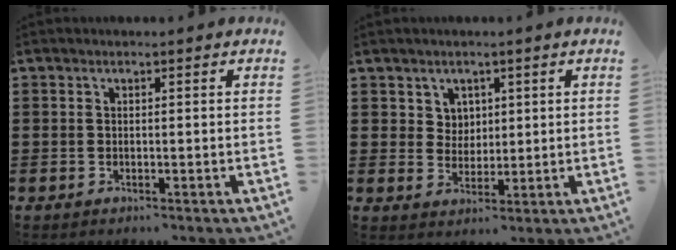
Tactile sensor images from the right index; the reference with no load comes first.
{"total": 3.7, "force": [2.0, 3.0, 0.6], "torque": [-0.026, 0.010, 0.037]}